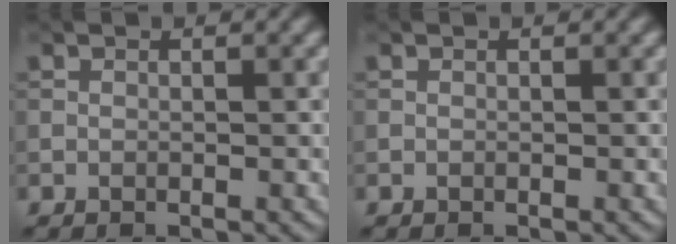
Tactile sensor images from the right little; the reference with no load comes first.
{"total": 0.0}